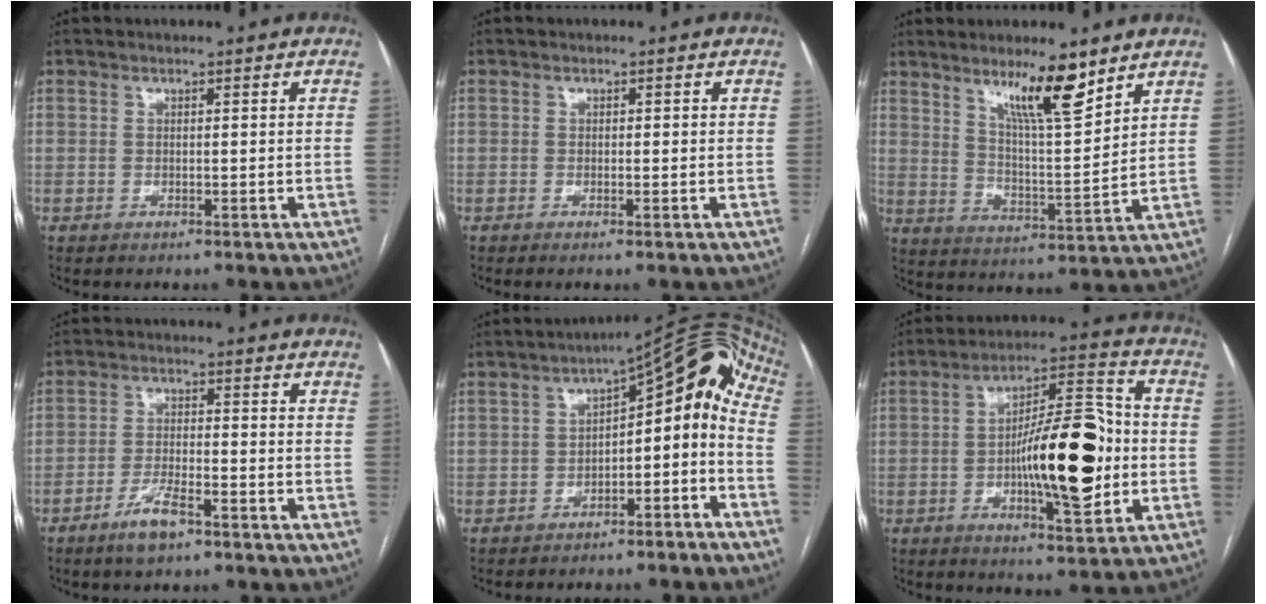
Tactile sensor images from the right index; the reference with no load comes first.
{"total": 1.2, "force": [-0.3, 0.1, 1.1], "torque": [-0.015, 0.000, -0.005]}
{"total": 10.5, "force": [7.2, 1.1, 7.5], "torque": [-0.128, -0.010, 0.127]}
{"total": 5.3, "force": [-3.6, 1.2, 3.7], "torque": [-0.074, -0.002, -0.066]}
{"total": 12.7, "force": [-4.7, 6.3, 10.0], "torque": [-0.116, 0.057, -0.070]}
{"total": 16.9, "force": [-2.1, 4.4, 16.2], "torque": [-0.258, 0.018, -0.028]}